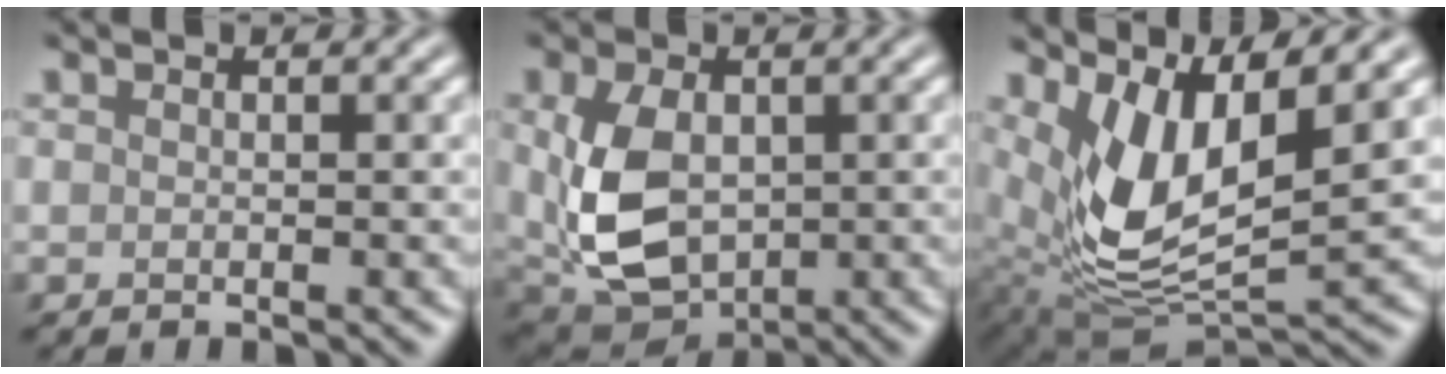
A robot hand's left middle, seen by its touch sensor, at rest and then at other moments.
{"total": 8.3, "force": [0.0, 5.4, 6.3], "torque": [-0.145, -0.011, 0.011]}
{"total": 8.9, "force": [3.4, 3.6, 7.4], "torque": [-0.157, -0.009, 0.067]}